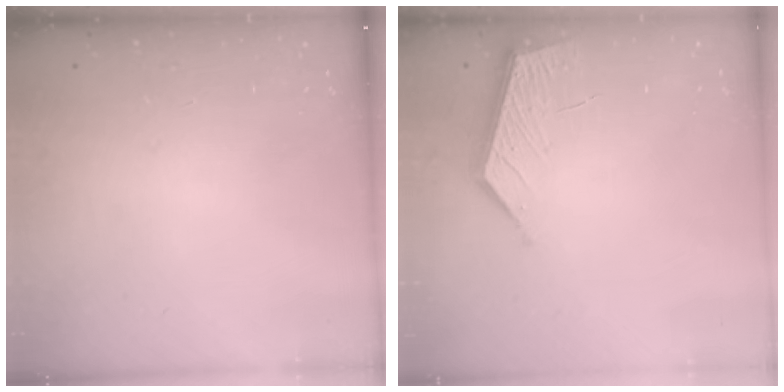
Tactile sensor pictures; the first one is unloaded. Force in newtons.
{"total": 5.1, "press": 5.0, "slide": 0.6}